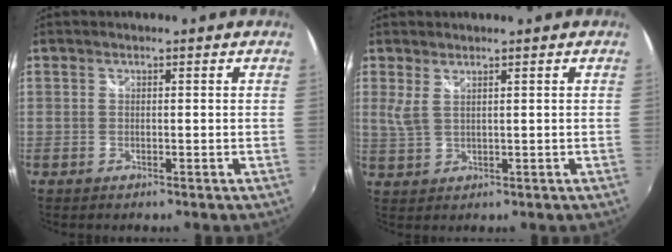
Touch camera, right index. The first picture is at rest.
{"total": 2.6, "force": [1.4, 0.7, 2.0], "torque": [-0.044, -0.004, 0.029]}